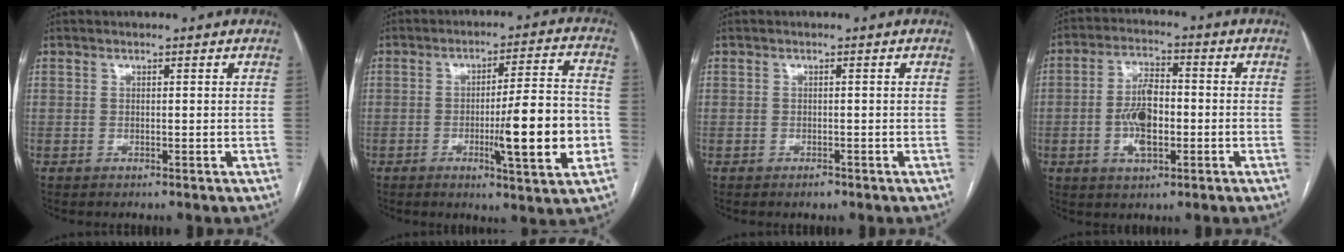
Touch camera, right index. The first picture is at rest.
{"total": 13.3, "force": [-3.1, 0.8, 12.9], "torque": [-0.187, 0.000, -0.045]}
{"total": 1.1, "force": [-0.8, 0.5, 0.5], "torque": [-0.009, 0.000, -0.009]}
{"total": 8.0, "force": [-1.6, 3.2, 7.2], "torque": [-0.145, 0.011, -0.028]}